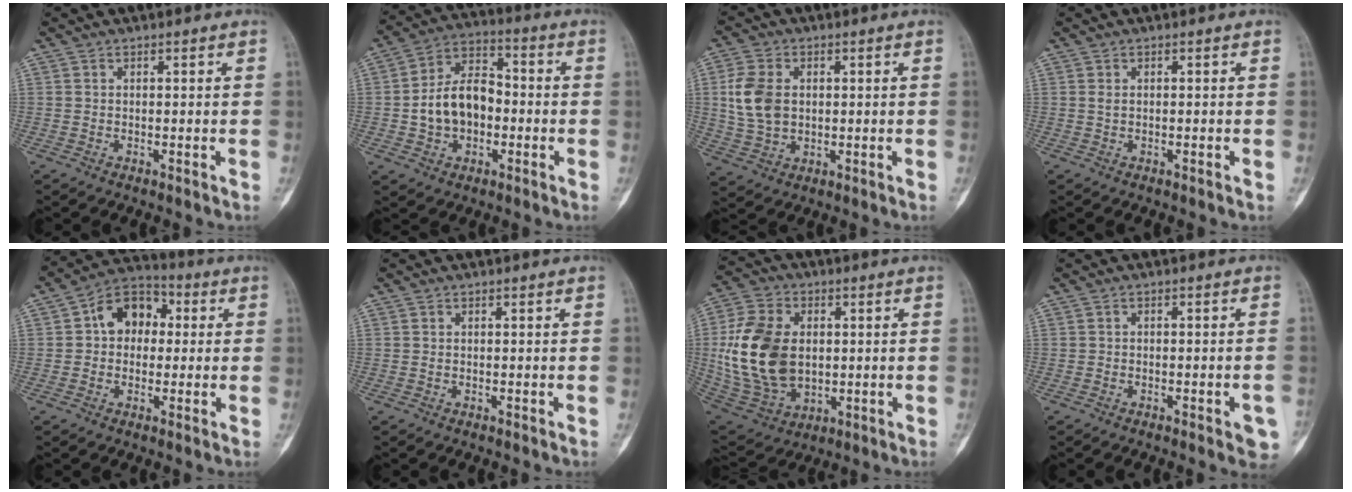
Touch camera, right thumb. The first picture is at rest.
{"total": 12.4, "force": [-1.6, 8.7, 8.6], "torque": [-0.127, 0.037, -0.034]}
{"total": 9.5, "force": [1.2, 6.7, 6.6], "torque": [-0.134, -0.001, 0.029]}
{"total": 0.8, "force": [0.0, 0.4, 0.7], "torque": [-0.010, 0.000, 0.003]}
{"total": 10.3, "force": [1.6, 7.8, 6.6], "torque": [-0.064, 0.027, 0.011]}
{"total": 0.0}
{"total": 19.7, "force": [0.9, 13.4, 14.4], "torque": [-0.281, -0.008, 0.032]}
{"total": 4.1, "force": [-1.8, 1.3, 3.4], "torque": [-0.023, 0.008, -0.021]}